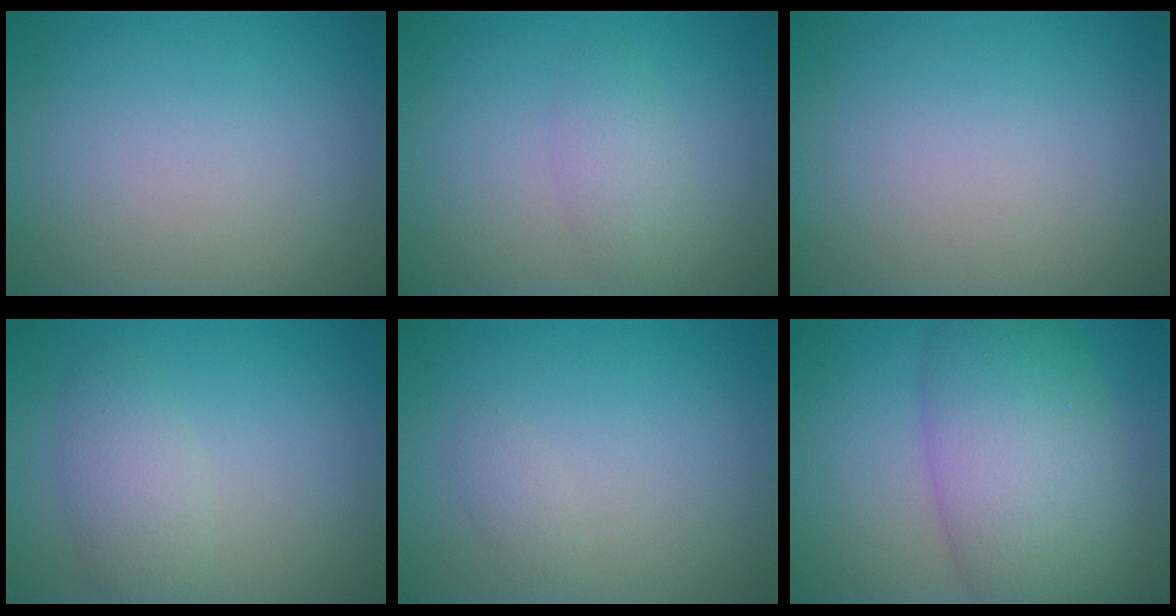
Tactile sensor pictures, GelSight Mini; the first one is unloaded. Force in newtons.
{"total": 2.2, "press": 2.2, "slide": 0.1}
{"total": 0.0}
{"total": 2.7, "press": 2.7, "slide": 0.0}
{"total": 0.8, "press": 0.8, "slide": 0.0}
{"total": 10.0, "press": 9.9, "slide": 0.4}